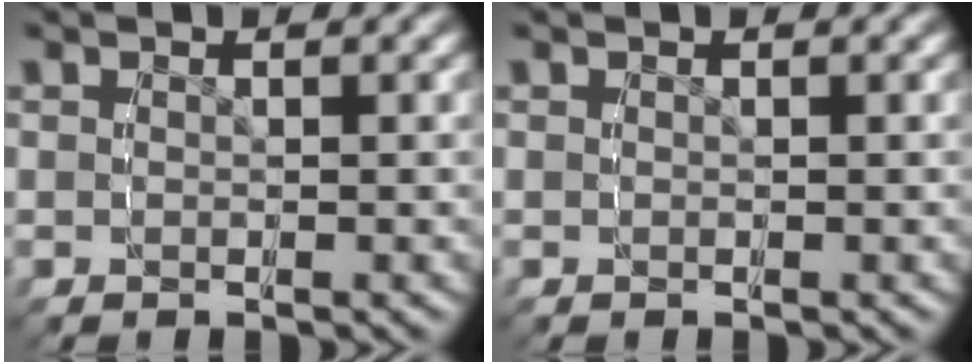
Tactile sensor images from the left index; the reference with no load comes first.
{"total": 0.0}